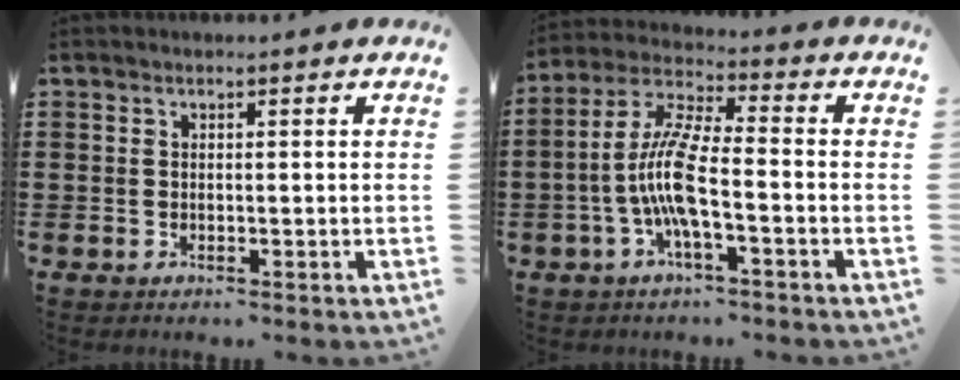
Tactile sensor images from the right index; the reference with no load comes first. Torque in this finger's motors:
{"motor_torque": [2.14, 0.00, 1.05, 0.21]}